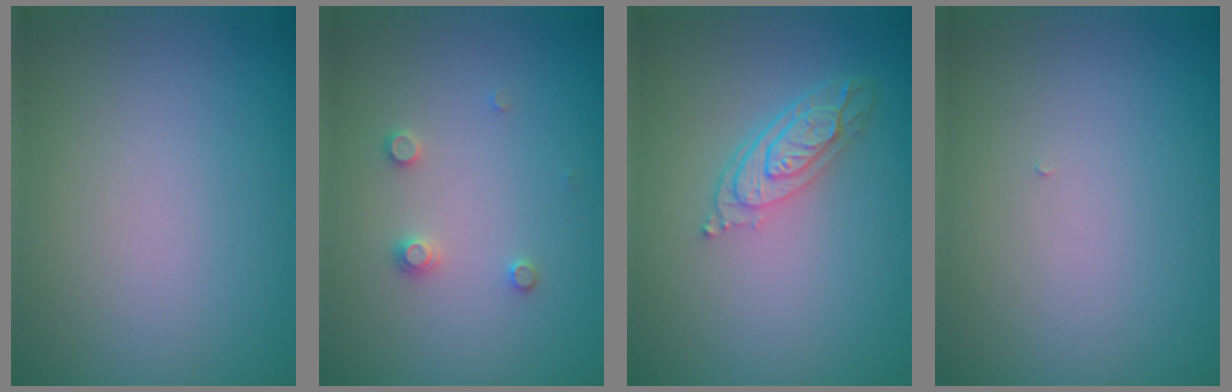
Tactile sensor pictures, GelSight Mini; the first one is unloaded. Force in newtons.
{"total": 1.3, "press": 1.3, "slide": 0.2}
{"total": 3.8, "press": 2.9, "slide": 2.4}
{"total": 0.0}